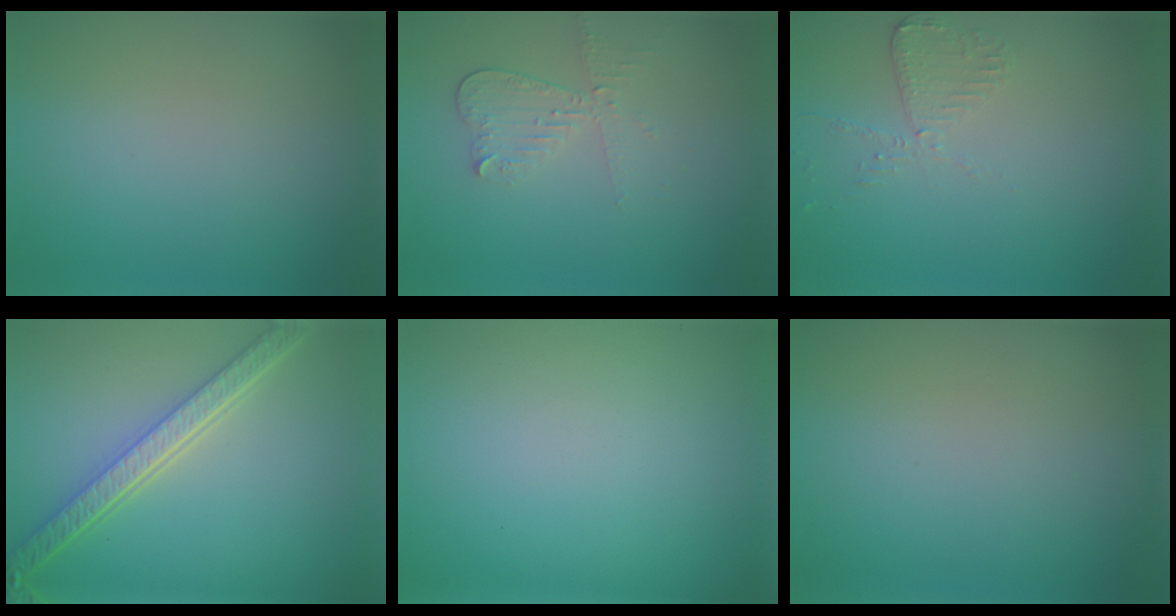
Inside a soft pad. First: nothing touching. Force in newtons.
{"total": 2.3, "press": 2.1, "slide": 0.8}
{"total": 2.0, "press": 2.0, "slide": 0.3}
{"total": 5.9, "press": 4.3, "slide": 4.0}
{"total": 0.0}
{"total": 0.0}